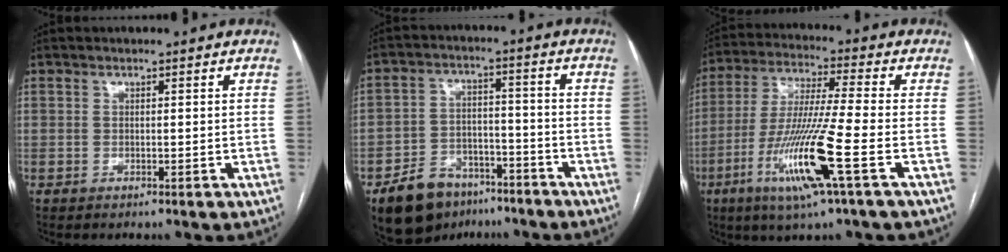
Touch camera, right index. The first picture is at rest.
{"total": 11.0, "force": [-7.6, 6.6, 4.4], "torque": [-0.078, 0.014, -0.119]}
{"total": 14.6, "force": [-5.6, -0.7, 13.4], "torque": [-0.276, -0.024, -0.110]}